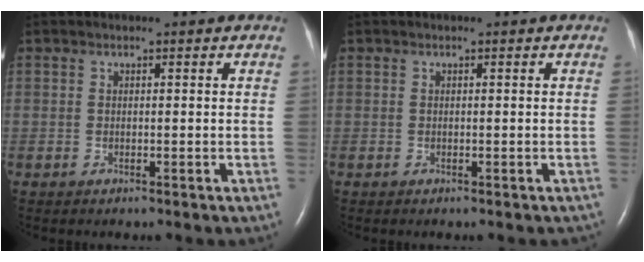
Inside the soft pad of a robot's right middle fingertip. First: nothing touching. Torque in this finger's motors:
{"motor_torque": [0.13, -0.08, 0.00, 0.01]}